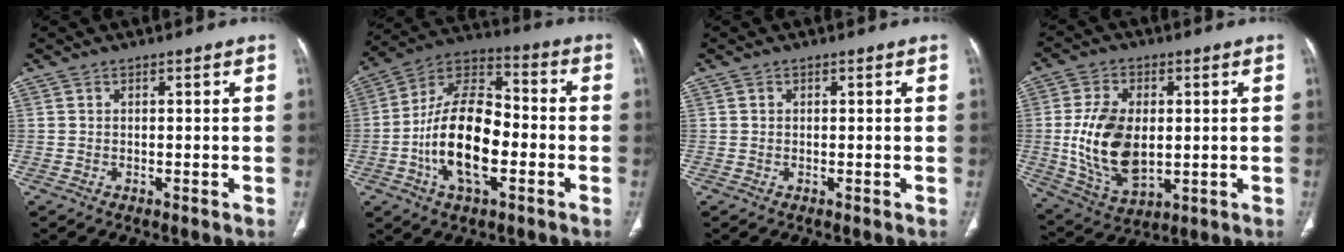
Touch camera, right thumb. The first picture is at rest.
{"total": 18.5, "force": [-4.0, 9.5, 15.3], "torque": [-0.265, 0.033, -0.075]}
{"total": 0.0}
{"total": 14.3, "force": [0.0, 8.7, 11.3], "torque": [-0.207, -0.009, 0.014]}